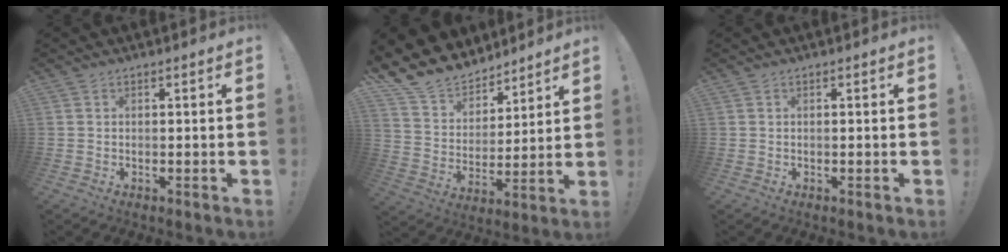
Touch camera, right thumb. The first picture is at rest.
{"total": 14.0, "force": [12.1, 6.8, 2.1], "torque": [-0.067, -0.100, 0.230]}
{"total": 0.0}